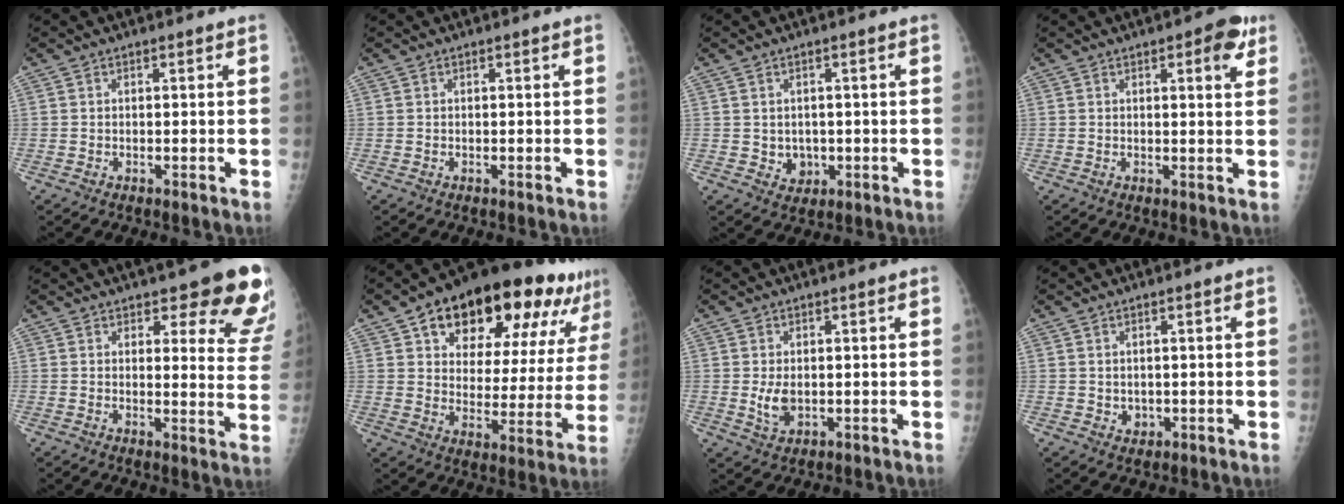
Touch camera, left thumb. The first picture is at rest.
{"total": 0.0}
{"total": 3.4, "force": [-0.2, 3.0, 1.5], "torque": [-0.008, -0.001, 0.008]}
{"total": 5.4, "force": [2.8, 1.9, 4.3], "torque": [-0.038, -0.008, 0.027]}
{"total": 13.8, "force": [9.9, 4.8, 8.3], "torque": [-0.042, -0.063, 0.100]}
{"total": 26.5, "force": [15.3, 12.1, 18.0], "torque": [-0.225, -0.013, 0.223]}
{"total": 3.8, "force": [0.1, 2.5, 2.9], "torque": [-0.046, -0.008, 0.008]}
{"total": 1.8, "force": [0.2, 1.6, 0.8], "torque": [-0.009, -0.003, 0.009]}